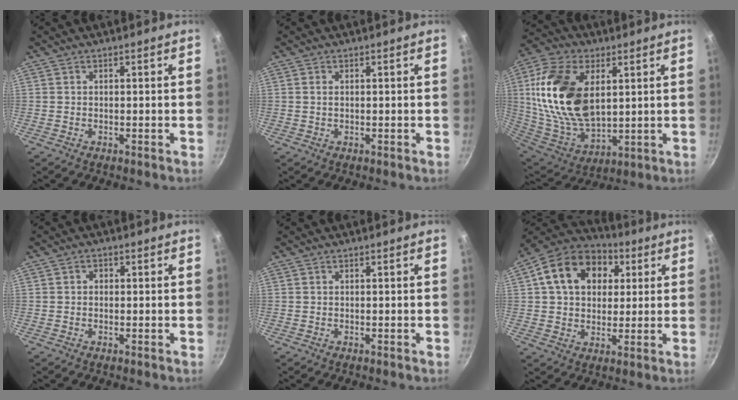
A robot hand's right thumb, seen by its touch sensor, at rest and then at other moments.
{"total": 0.9, "force": [0.1, 0.5, 0.7], "torque": [-0.014, 0.001, 0.001]}
{"total": 22.3, "force": [5.0, 13.2, 17.3], "torque": [-0.326, -0.019, 0.102]}
{"total": 1.1, "force": [0.0, 1.0, 0.5], "torque": [-0.006, 0.005, -0.002]}
{"total": 0.0}
{"total": 16.8, "force": [4.8, 12.5, 10.2], "torque": [-0.154, 0.019, 0.066]}